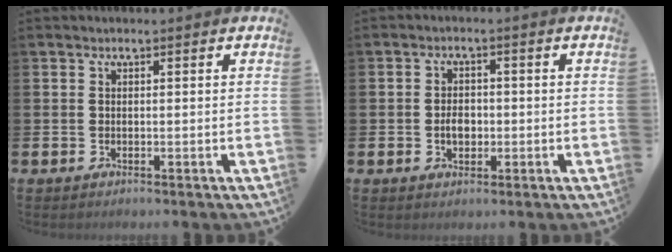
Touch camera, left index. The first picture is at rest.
{"total": 2.7, "force": [-0.4, 2.0, 1.9], "torque": [-0.017, -0.003, -0.015]}